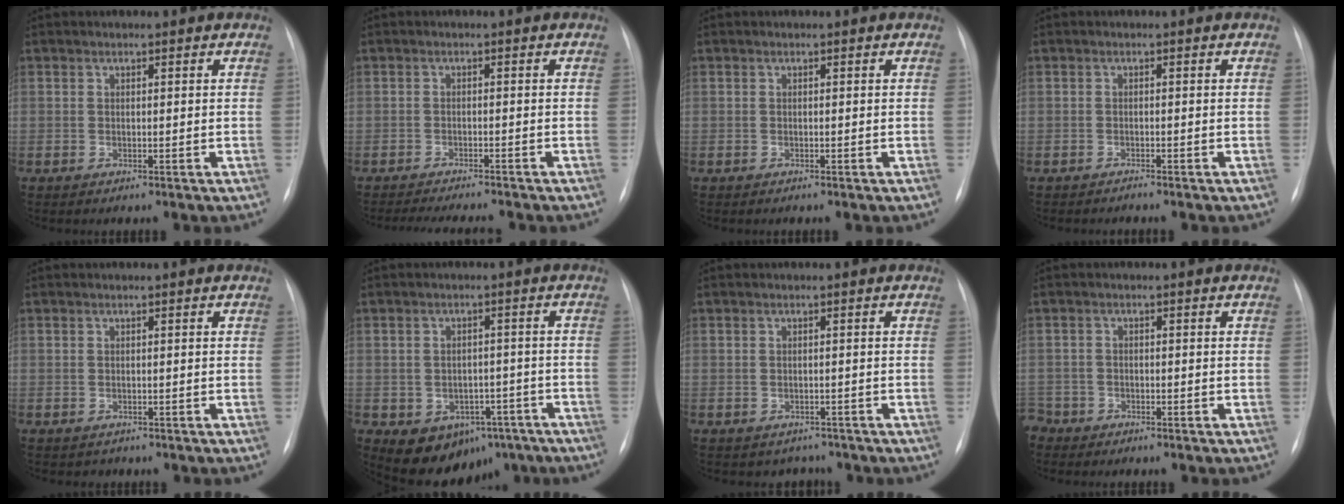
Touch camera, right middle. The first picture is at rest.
{"total": 7.7, "force": [-7.0, 0.4, 3.1], "torque": [-0.041, -0.009, -0.101]}
{"total": 0.0}
{"total": 0.6, "force": [-0.6, 0.0, -0.1], "torque": [-0.004, -0.004, -0.011]}
{"total": 0.9, "force": [-0.7, 0.6, -0.1], "torque": [-0.004, 0.001, -0.009]}
{"total": 10.0, "force": [-5.7, 6.9, 4.5], "torque": [-0.056, 0.024, -0.067]}
{"total": 2.9, "force": [-2.4, 1.7, -0.2], "torque": [0.002, 0.012, -0.029]}
{"total": 3.5, "force": [-2.7, 2.2, -0.2], "torque": [0.005, 0.005, -0.055]}